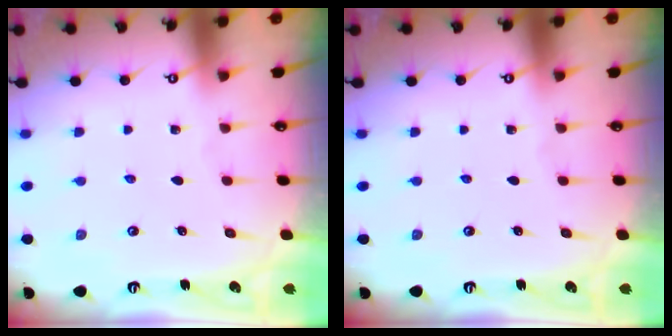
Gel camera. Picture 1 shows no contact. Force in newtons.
{"total": 0.0}